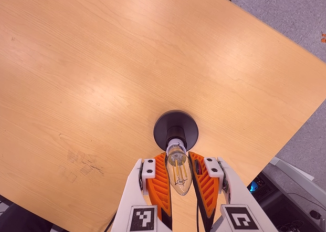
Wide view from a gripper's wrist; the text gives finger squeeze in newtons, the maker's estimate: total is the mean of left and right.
{"total": 19.6, "left": 21.5, "right": 17.7}